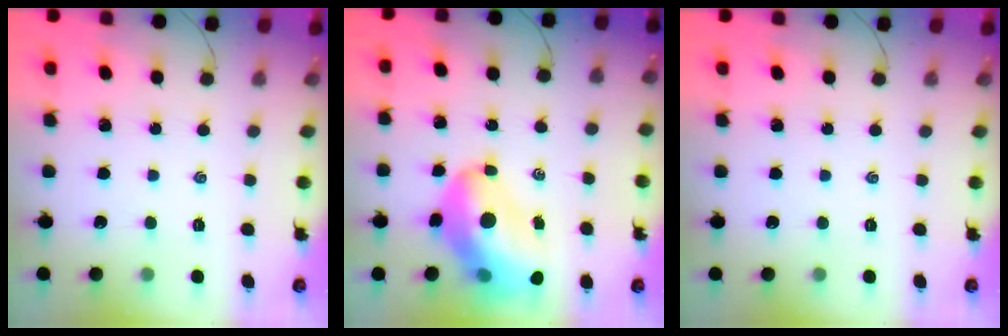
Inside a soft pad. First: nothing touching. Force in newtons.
{"total": 16.7, "press": 16.1, "slide": 4.6}
{"total": 0.0}